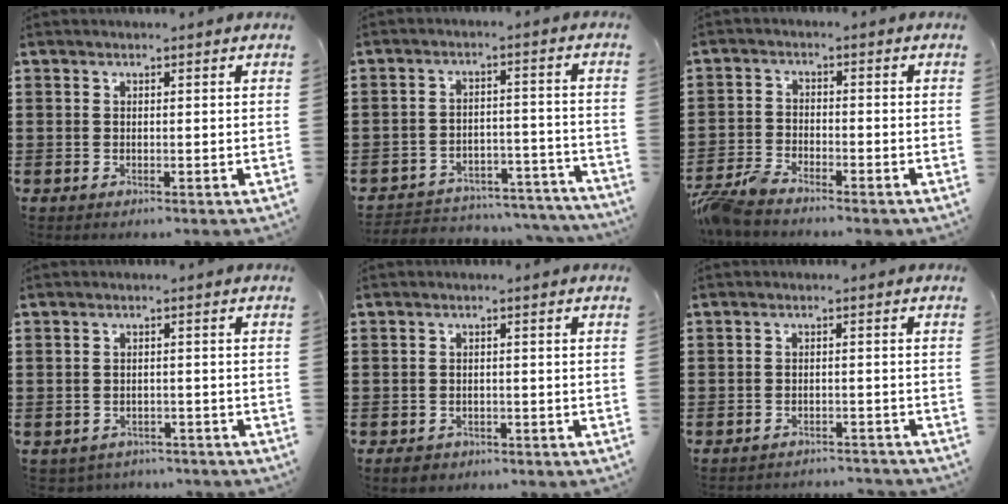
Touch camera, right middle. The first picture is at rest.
{"total": 4.2, "force": [-4.1, 0.9, 0.4], "torque": [-0.011, 0.008, -0.087]}
{"total": 4.6, "force": [-4.3, 0.8, 1.5], "torque": [-0.053, -0.007, -0.092]}
{"total": 1.6, "force": [-1.6, 0.4, -0.3], "torque": [-0.003, 0.001, -0.037]}
{"total": 1.4, "force": [-1.1, 0.8, 0.2], "torque": [-0.009, 0.002, -0.026]}
{"total": 2.1, "force": [-2.1, 0.1, 0.1], "torque": [-0.007, 0.001, -0.045]}